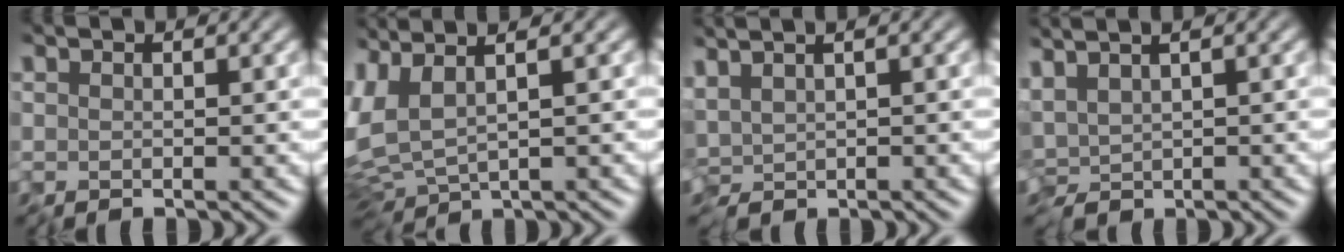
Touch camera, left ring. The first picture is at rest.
{"total": 3.4, "force": [0.9, 0.5, 3.2], "torque": [-0.078, 0.007, 0.014]}
{"total": 1.4, "force": [0.9, 0.4, 1.0], "torque": [-0.029, 0.004, 0.018]}
{"total": 1.8, "force": [1.1, 0.4, 1.4], "torque": [-0.037, 0.004, 0.019]}